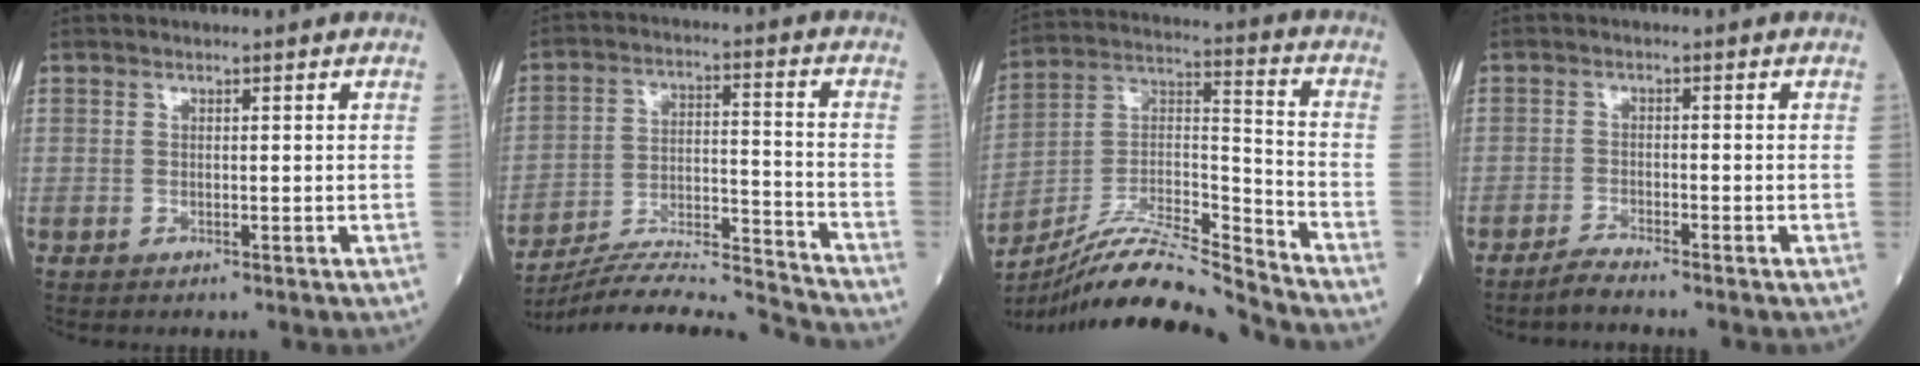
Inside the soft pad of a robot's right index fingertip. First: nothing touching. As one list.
[{"total": 16.5, "force": [-16.0, -1.6, 4.0], "torque": [-0.067, 0.019, -0.260]}, {"total": 16.0, "force": [-15.1, -1.1, 5.4], "torque": [-0.100, 0.034, -0.273]}, {"total": 2.4, "force": [-2.3, -0.5, 0.5], "torque": [-0.015, -0.009, -0.046]}]